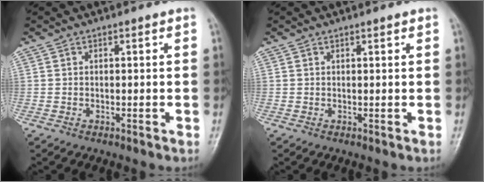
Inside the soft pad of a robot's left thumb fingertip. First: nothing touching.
{"total": 0.6, "force": [0.5, 0.1, 0.4], "torque": [-0.006, -0.002, 0.007]}